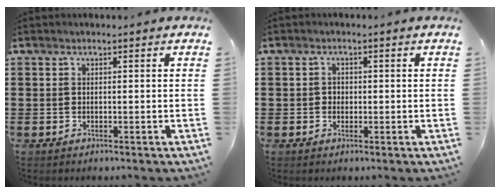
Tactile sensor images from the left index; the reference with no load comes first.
{"total": 1.0, "force": [0.0, 1.0, 0.3], "torque": [-0.009, 0.005, -0.002]}